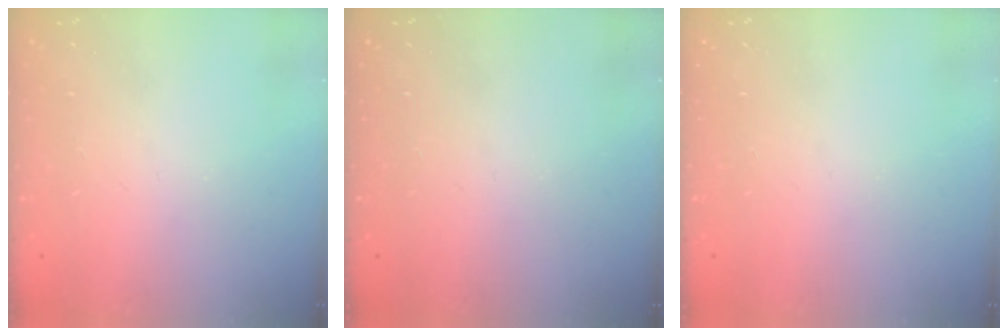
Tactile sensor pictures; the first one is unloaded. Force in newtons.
{"total": 0.0}
{"total": 0.0}